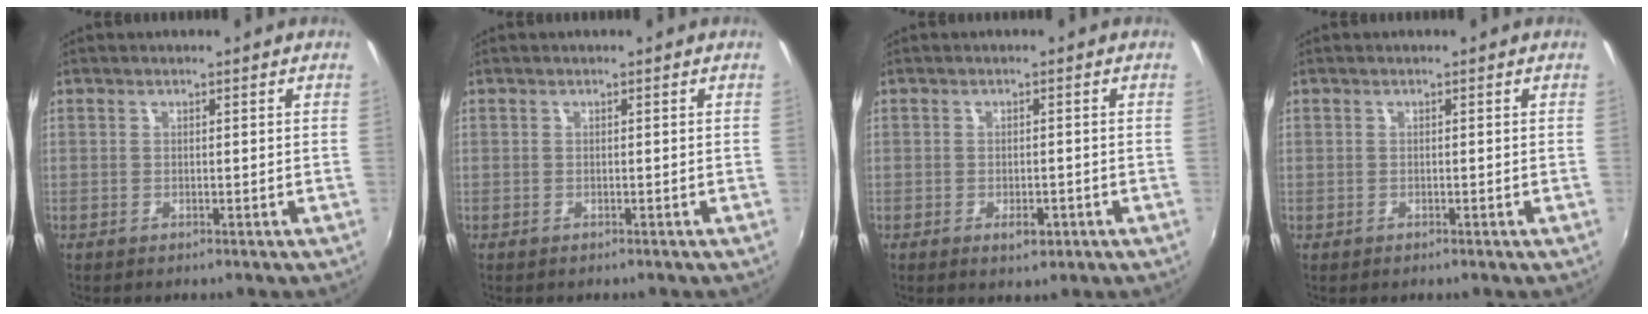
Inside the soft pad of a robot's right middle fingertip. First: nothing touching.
{"total": 0.0}
{"total": 2.7, "force": [-1.3, 1.3, 2.0], "torque": [-0.036, -0.005, -0.016]}
{"total": 0.0}